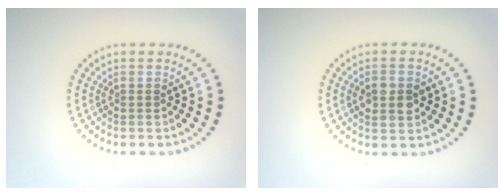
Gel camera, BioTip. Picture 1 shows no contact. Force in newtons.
{"total": 2.8, "press": 2.8, "slide": 0.0}